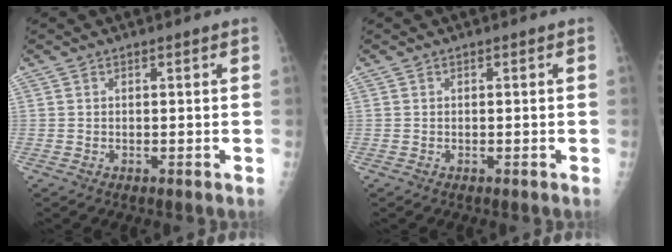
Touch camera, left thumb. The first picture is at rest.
{"total": 0.0}